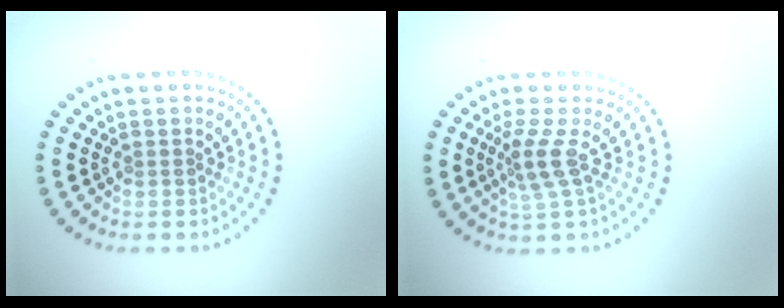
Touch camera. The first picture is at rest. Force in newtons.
{"total": 2.5, "press": 1.8, "slide": 1.7}